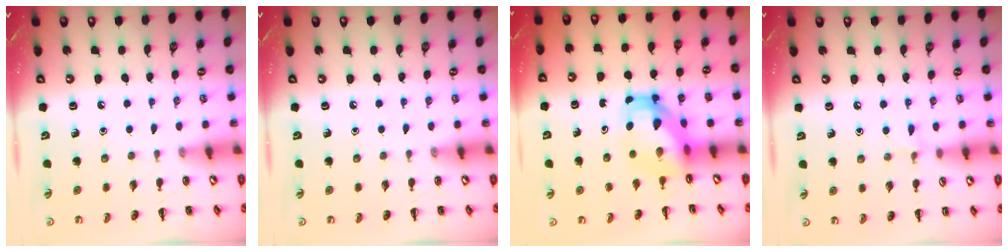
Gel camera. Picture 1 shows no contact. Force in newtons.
{"total": 0.0}
{"total": 5.5, "press": 5.3, "slide": 1.6}
{"total": 3.7, "press": 3.5, "slide": 1.4}